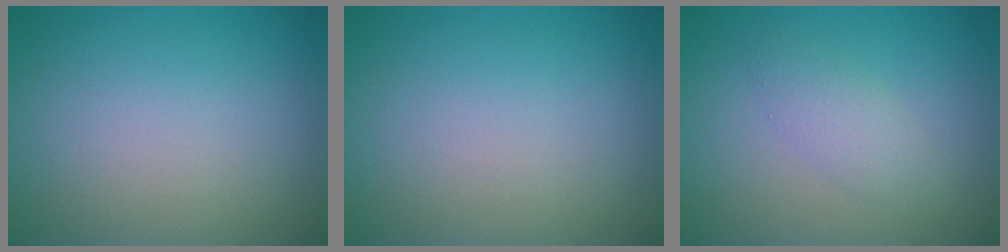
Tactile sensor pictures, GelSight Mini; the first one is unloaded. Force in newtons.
{"total": 0.0}
{"total": 2.0, "press": 2.0, "slide": 0.1}